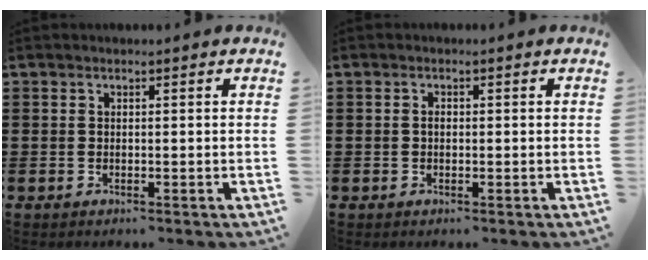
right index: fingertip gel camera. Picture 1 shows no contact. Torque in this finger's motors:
{"motor_torque": [0.45, 0.37, 0.11, 0.04]}